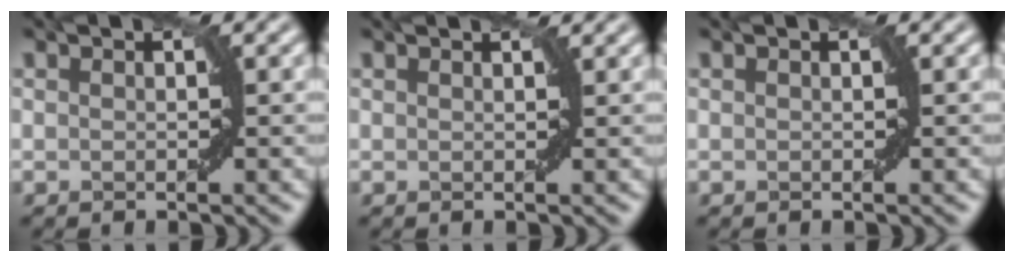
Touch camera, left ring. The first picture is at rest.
{"total": 1.0, "force": [0.9, 0.0, 0.3], "torque": [-0.005, -0.003, 0.011]}
{"total": 0.0}